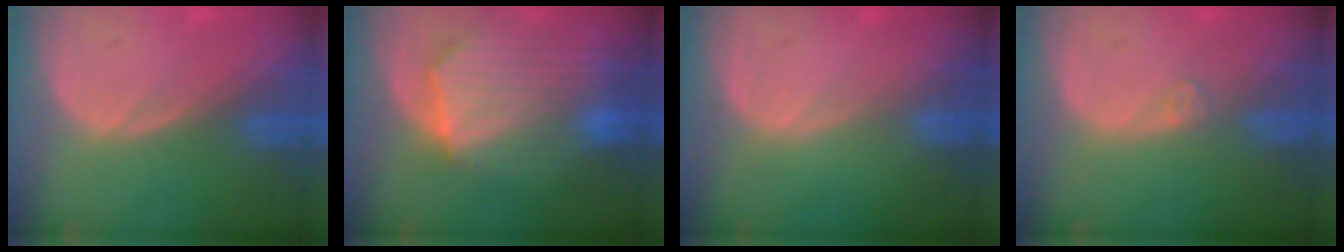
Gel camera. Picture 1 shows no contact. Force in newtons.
{"total": 10.4, "press": 9.1, "slide": 5.1}
{"total": 0.0}
{"total": 0.9, "press": 0.8, "slide": 0.2}